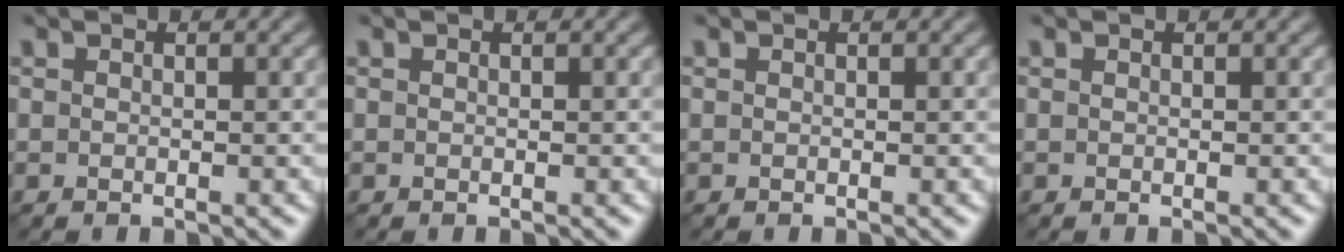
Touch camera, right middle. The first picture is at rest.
{"total": 0.0}
{"total": 0.0}
{"total": 0.0}